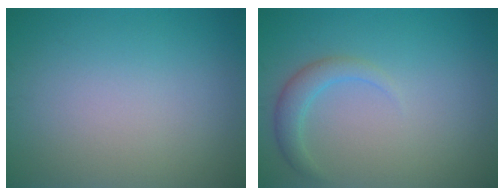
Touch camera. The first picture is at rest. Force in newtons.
{"total": 2.1, "press": 2.1, "slide": 0.1}